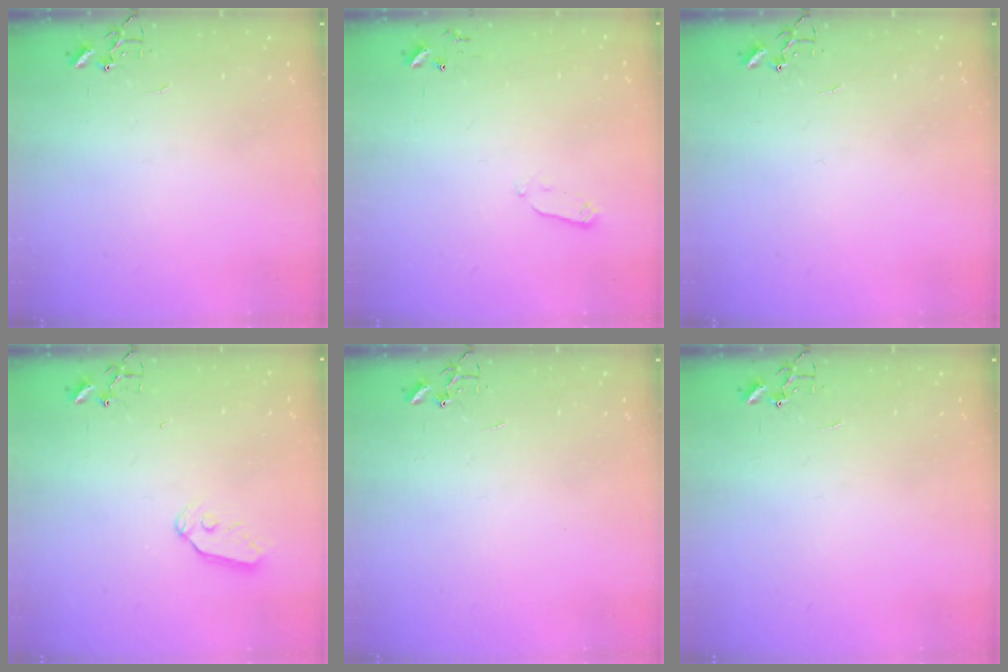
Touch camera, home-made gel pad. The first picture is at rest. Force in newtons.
{"total": 2.7, "press": 2.6, "slide": 0.4}
{"total": 0.0}
{"total": 7.4, "press": 7.4, "slide": 0.5}
{"total": 0.0}
{"total": 0.0}